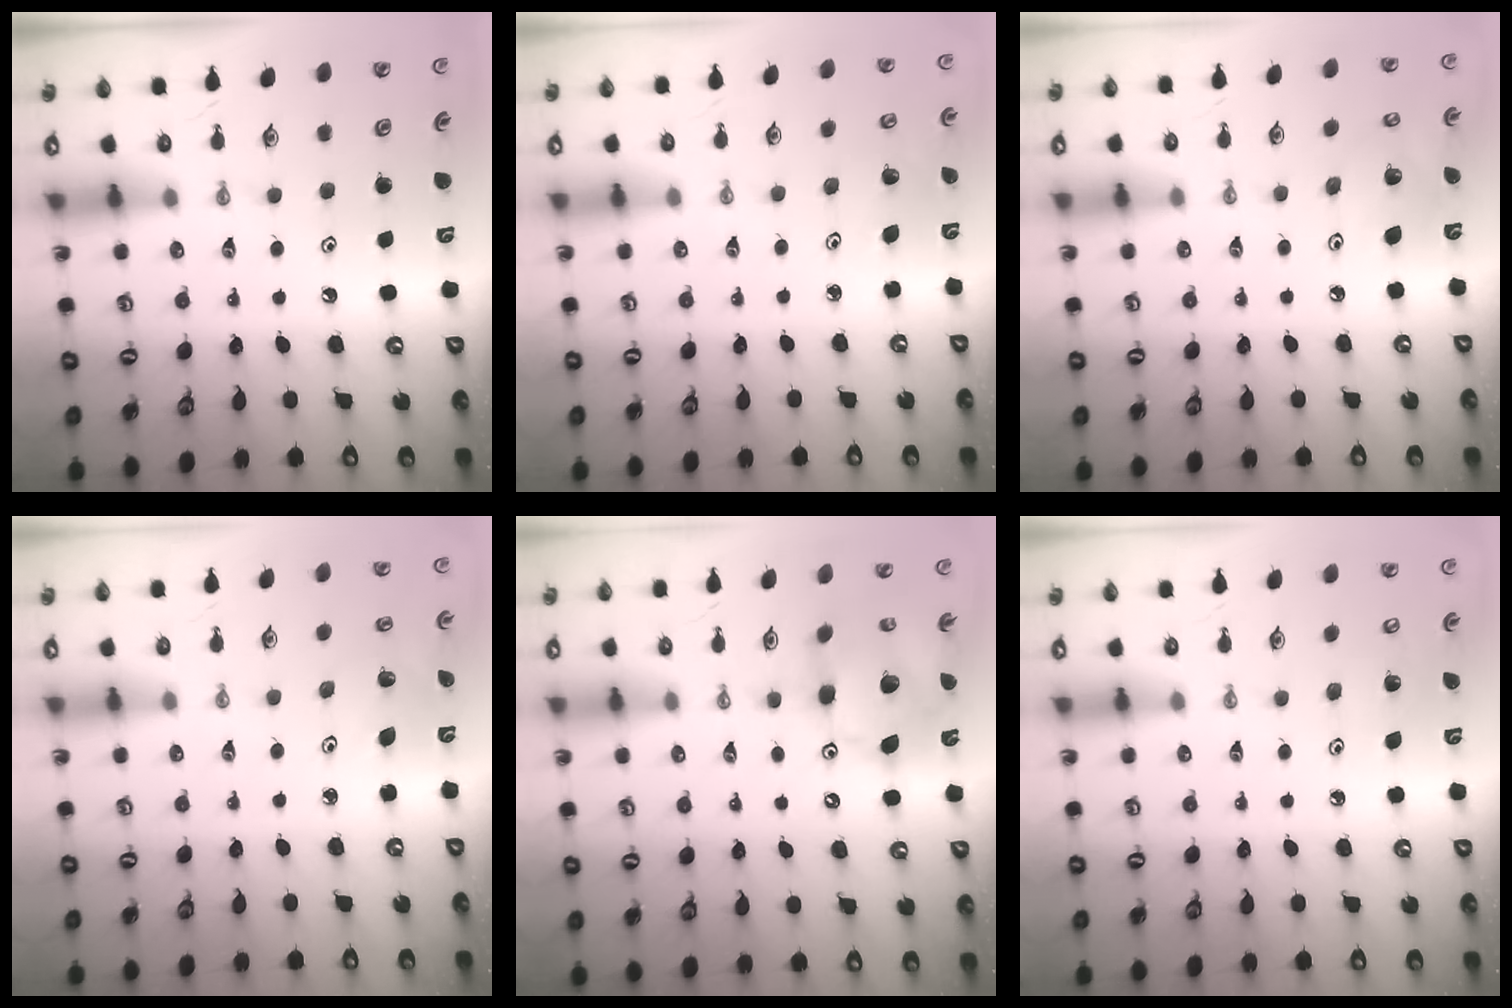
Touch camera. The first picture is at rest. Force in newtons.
{"total": 3.0, "press": 2.9, "slide": 0.9}
{"total": 7.9, "press": 7.8, "slide": 1.4}
{"total": 2.8, "press": 2.4, "slide": 1.5}
{"total": 13.1, "press": 13.0, "slide": 1.2}
{"total": 4.0, "press": 4.0, "slide": 0.3}